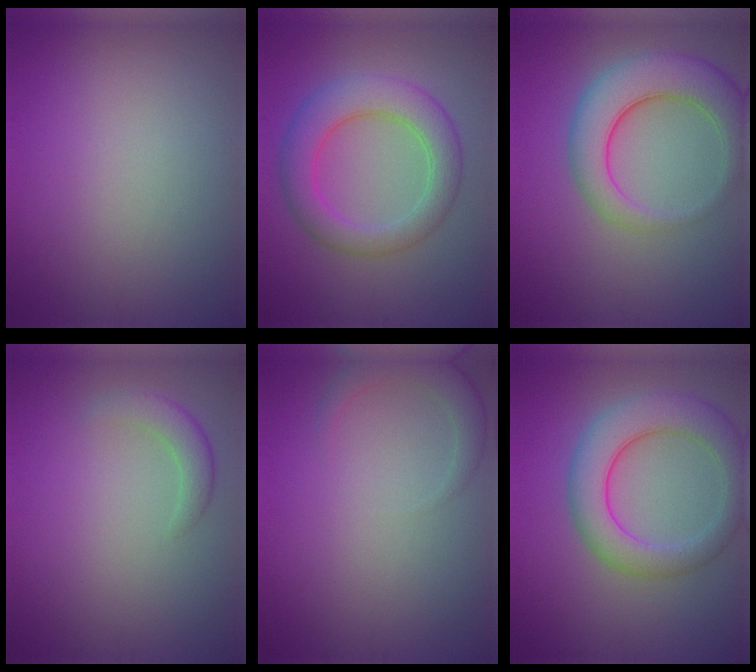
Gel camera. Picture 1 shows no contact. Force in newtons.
{"total": 5.9, "press": 5.9, "slide": 0.2}
{"total": 6.7, "press": 6.6, "slide": 0.4}
{"total": 2.1, "press": 2.1, "slide": 0.2}
{"total": 2.3, "press": 2.3, "slide": 0.1}
{"total": 6.3, "press": 6.2, "slide": 0.3}